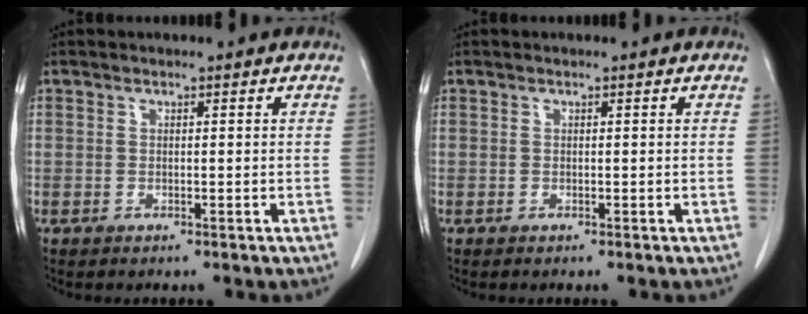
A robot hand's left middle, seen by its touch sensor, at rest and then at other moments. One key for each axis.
{"total": 0.0}